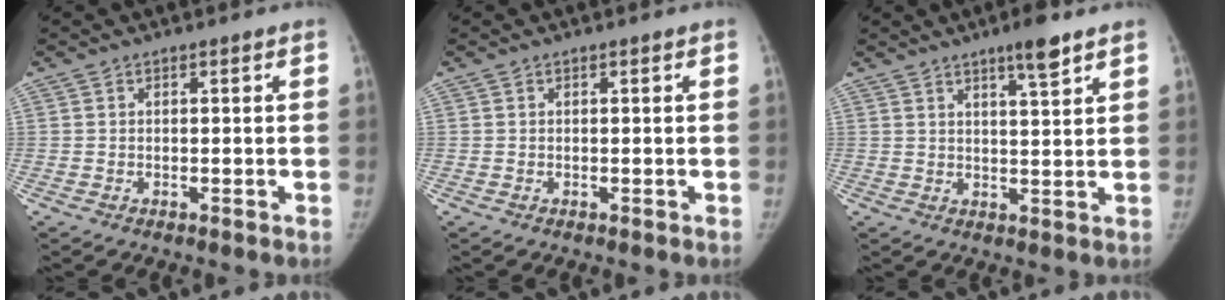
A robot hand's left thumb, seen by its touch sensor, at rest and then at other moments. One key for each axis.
{"total": 0.0}
{"total": 5.7, "fx": 3.9, "fy": 0.6, "fz": 4.1, "tx": -0.060, "ty": -0.025, "tz": 0.061}